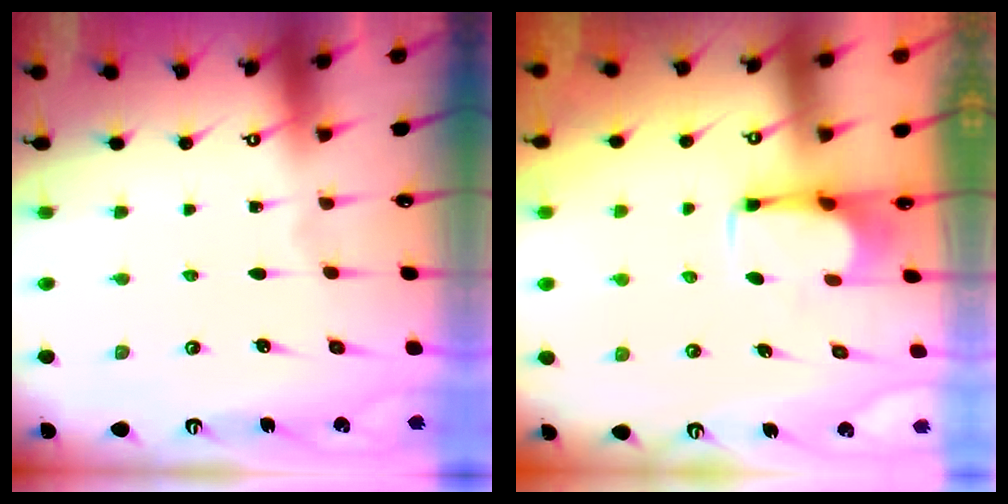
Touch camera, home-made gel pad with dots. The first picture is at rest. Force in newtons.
{"total": 2.8, "press": 2.8, "slide": 0.5}